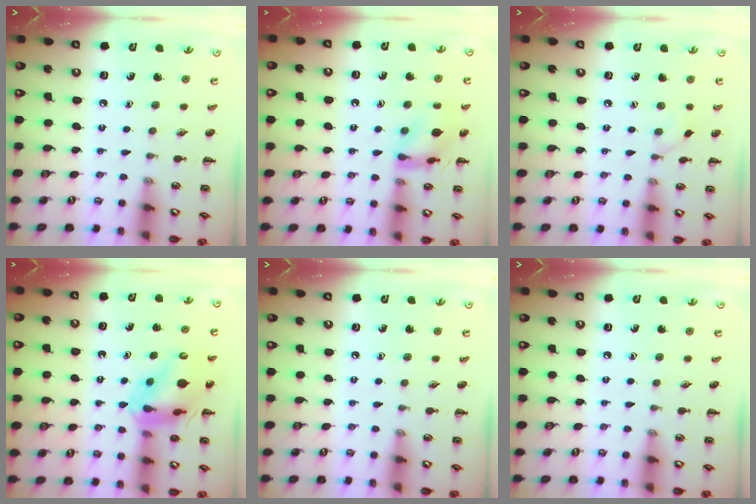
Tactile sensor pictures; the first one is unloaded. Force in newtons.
{"total": 11.8, "press": 11.8, "slide": 1.0}
{"total": 2.8, "press": 2.5, "slide": 1.1}
{"total": 13.5, "press": 12.9, "slide": 3.8}
{"total": 0.0}
{"total": 0.0}